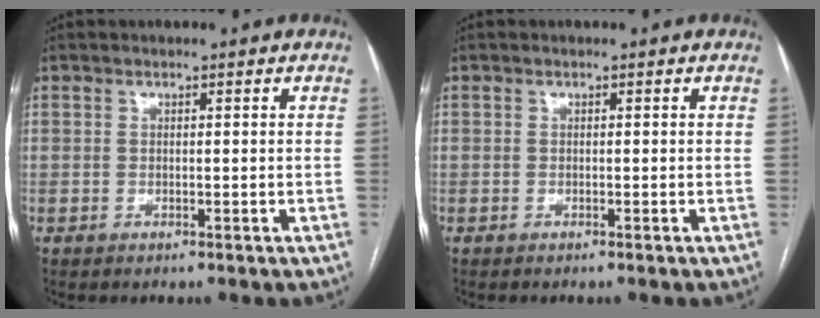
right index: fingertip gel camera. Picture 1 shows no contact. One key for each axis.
{"total": 0.0}